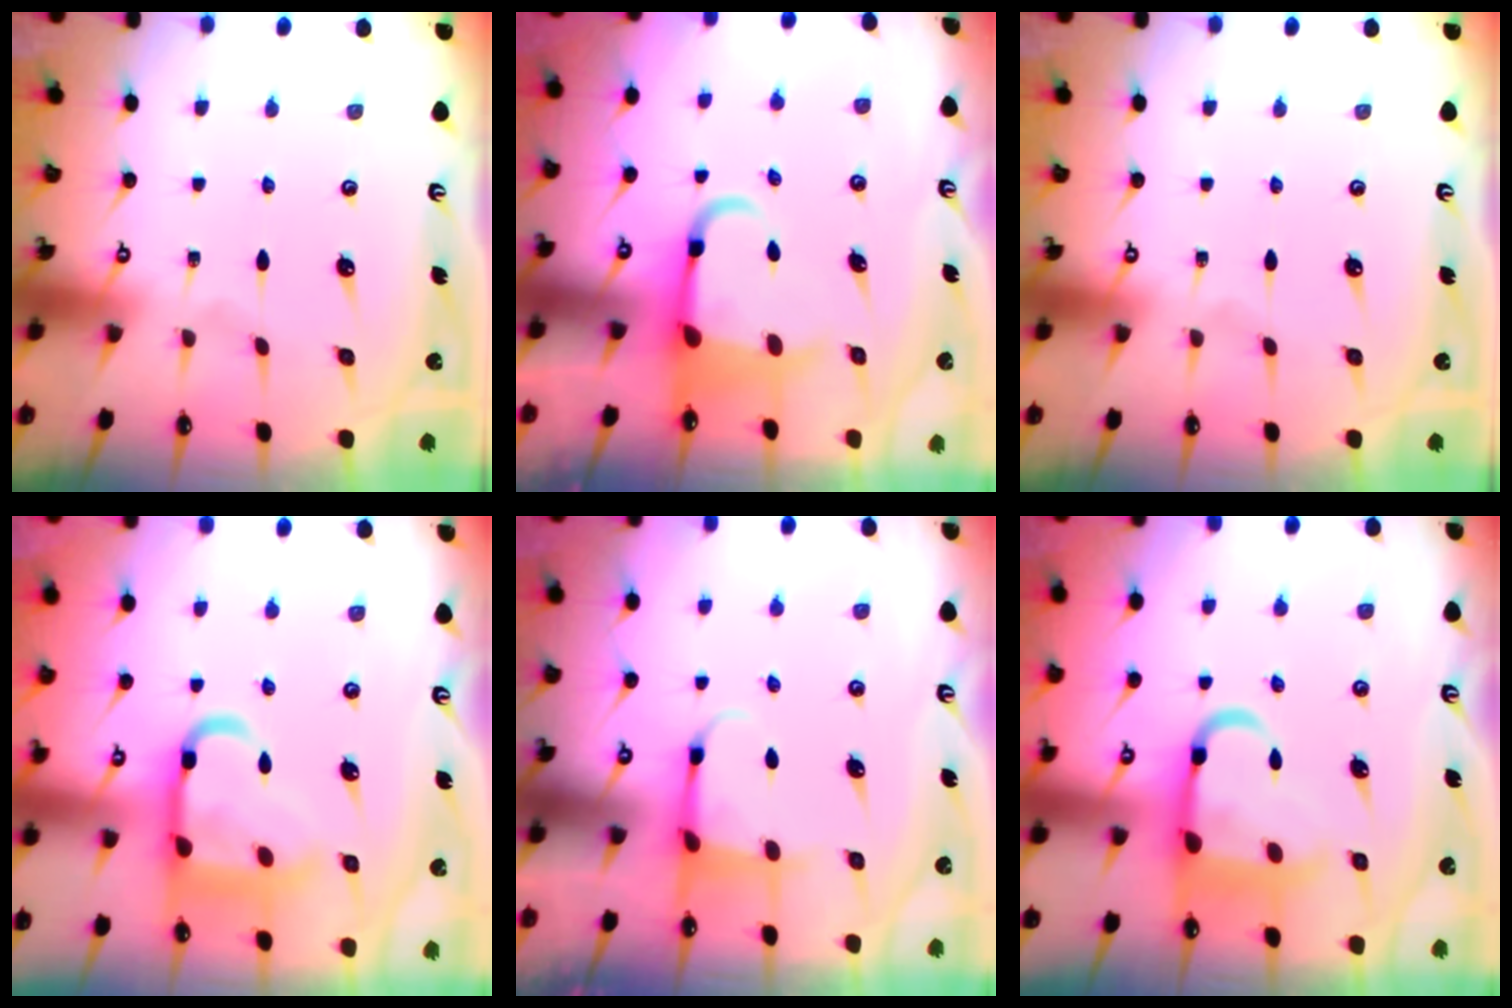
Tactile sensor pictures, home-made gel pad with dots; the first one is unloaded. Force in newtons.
{"total": 5.4, "press": 5.2, "slide": 1.3}
{"total": 0.0}
{"total": 14.7, "press": 14.7, "slide": 1.5}
{"total": 4.0, "press": 3.9, "slide": 0.9}
{"total": 10.5, "press": 10.4, "slide": 1.2}